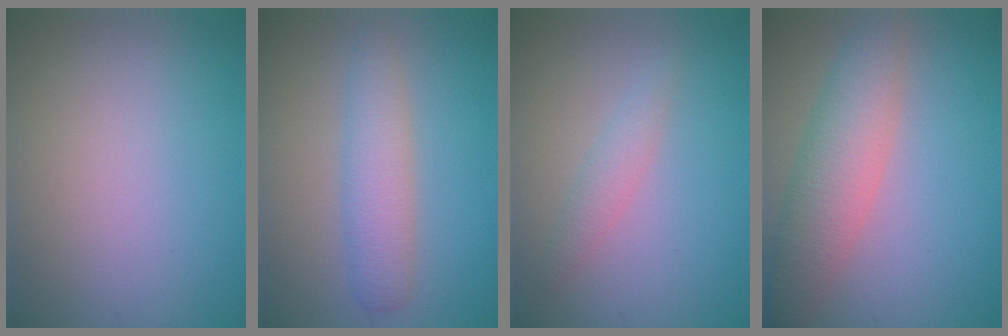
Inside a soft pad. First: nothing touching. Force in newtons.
{"total": 3.6, "press": 3.6, "slide": 0.2}
{"total": 1.6, "press": 1.6, "slide": 0.1}
{"total": 5.4, "press": 5.4, "slide": 0.4}